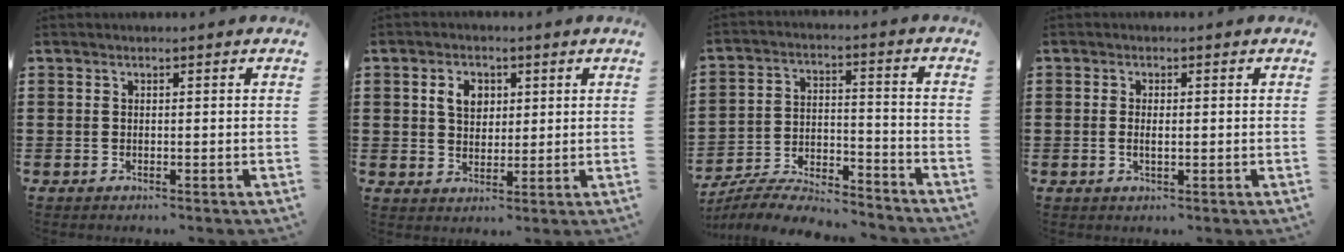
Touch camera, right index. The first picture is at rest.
{"total": 4.3, "force": [1.3, 3.1, 2.6], "torque": [-0.063, 0.014, 0.021]}
{"total": 7.0, "force": [-6.8, 0.7, 1.6], "torque": [-0.033, 0.006, -0.133]}
{"total": 1.6, "force": [-0.2, 0.5, 1.5], "torque": [-0.028, 0.001, -0.005]}